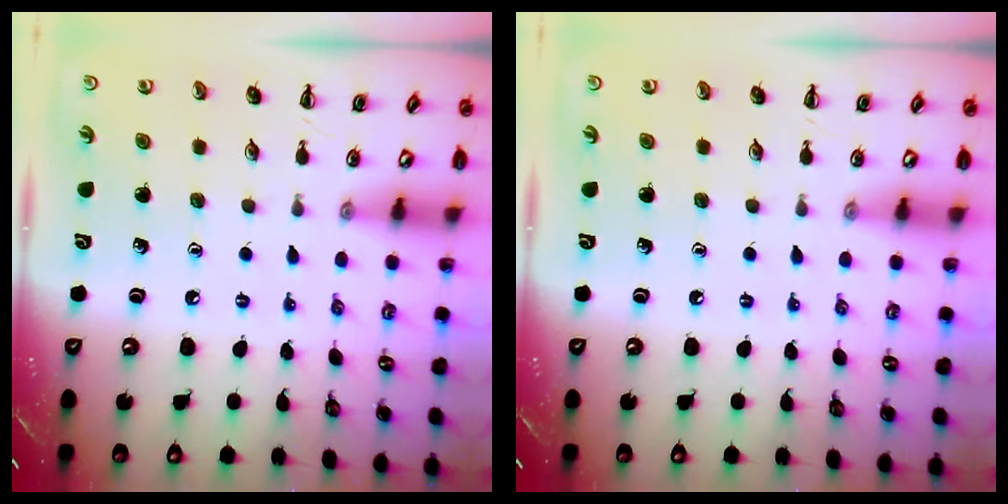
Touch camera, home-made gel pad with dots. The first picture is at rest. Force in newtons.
{"total": 0.0}